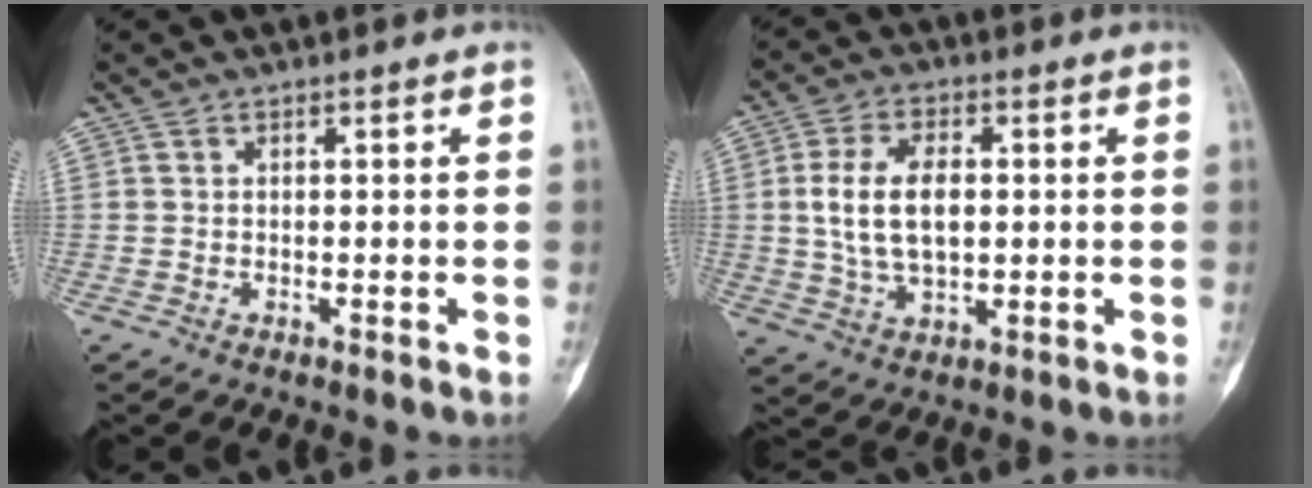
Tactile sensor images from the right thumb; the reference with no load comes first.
{"total": 10.9, "force": [0.8, 6.4, 8.8], "torque": [-0.159, 0.003, 0.021]}